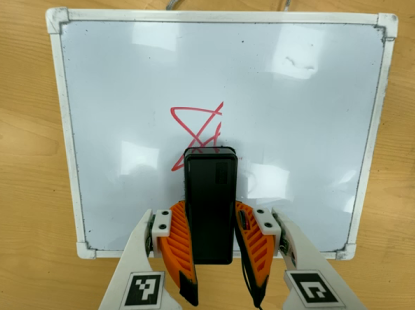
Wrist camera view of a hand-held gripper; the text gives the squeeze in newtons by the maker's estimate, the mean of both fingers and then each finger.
{"total": 7.8, "left": 6.0, "right": 9.6}